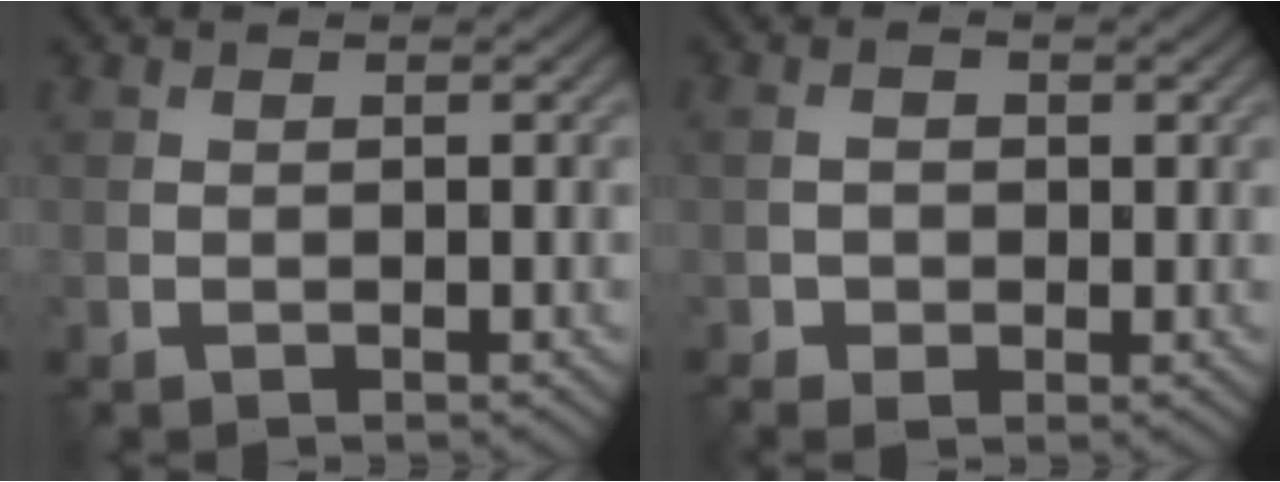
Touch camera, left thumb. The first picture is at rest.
{"total": 2.5, "force": [-0.5, 1.9, 1.6], "torque": [-0.031, -0.002, -0.006]}